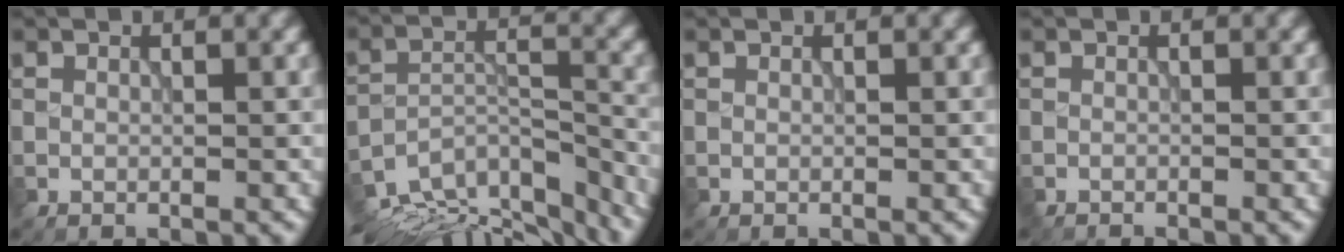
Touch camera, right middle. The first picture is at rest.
{"total": 15.2, "force": [-13.7, 4.7, 4.7], "torque": [-0.066, 0.002, -0.176]}
{"total": 0.0}
{"total": 1.1, "force": [-1.1, 0.1, 0.1], "torque": [0.007, -0.005, -0.020]}